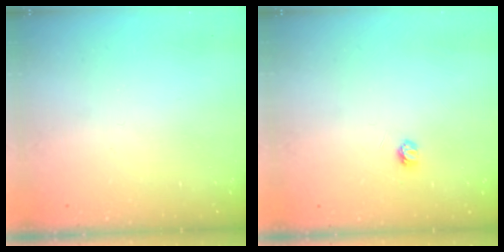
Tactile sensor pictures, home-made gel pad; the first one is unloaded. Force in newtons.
{"total": 3.3, "press": 3.3, "slide": 0.2}